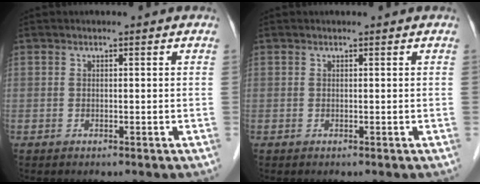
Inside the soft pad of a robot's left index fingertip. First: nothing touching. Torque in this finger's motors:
{"motor_torque": [-0.04, 0.04, 0.00, 0.00]}